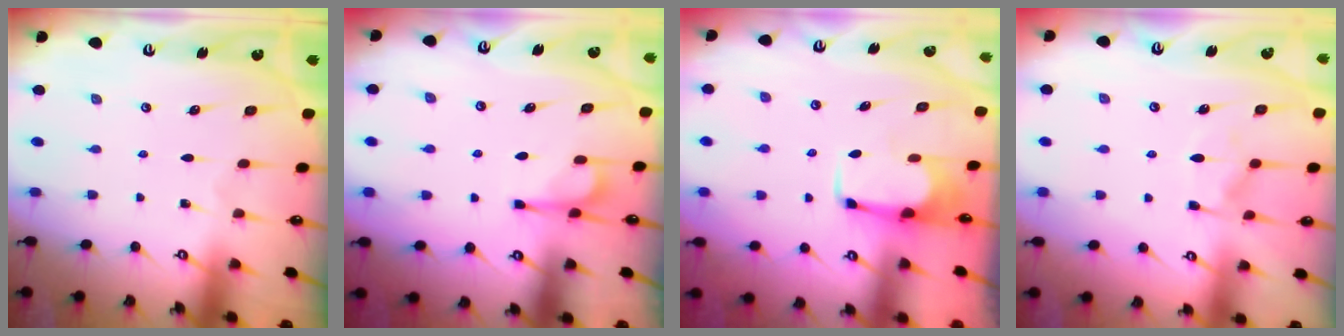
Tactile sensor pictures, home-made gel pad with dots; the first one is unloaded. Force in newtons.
{"total": 6.0, "press": 6.0, "slide": 0.7}
{"total": 1.9, "press": 1.8, "slide": 0.7}
{"total": 1.7, "press": 1.1, "slide": 1.4}